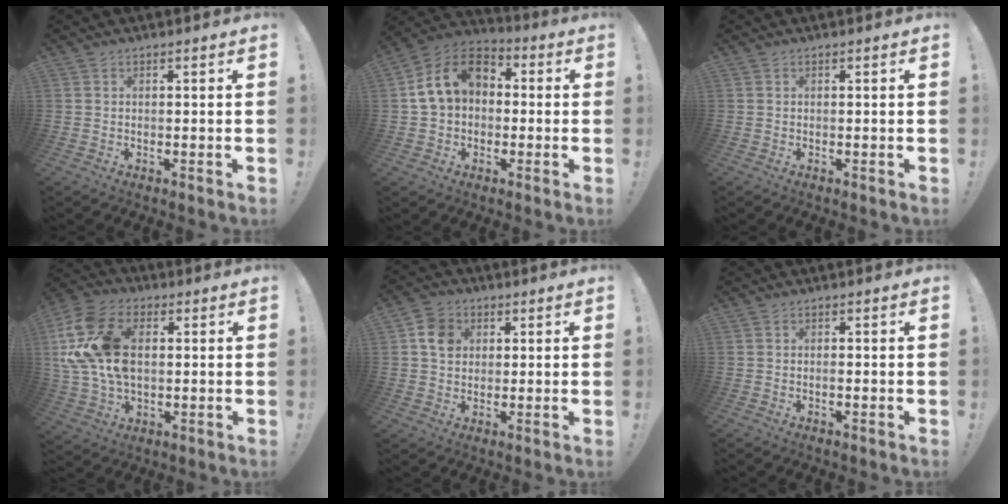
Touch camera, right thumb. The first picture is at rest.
{"total": 13.5, "force": [3.0, 9.9, 8.7], "torque": [-0.158, 0.012, 0.058]}
{"total": 0.0}
{"total": 19.3, "force": [2.9, 13.2, 13.8], "torque": [-0.265, 0.003, 0.057]}
{"total": 7.8, "force": [2.2, 6.7, 3.2], "torque": [-0.038, 0.000, 0.045]}
{"total": 0.6, "force": [-0.5, 0.3, 0.2], "torque": [-0.004, -0.001, -0.009]}